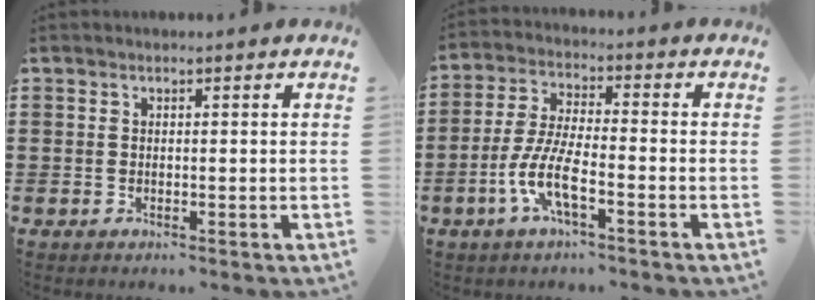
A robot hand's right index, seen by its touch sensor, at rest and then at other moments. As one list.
[{"total": 7.3, "force": [-3.6, 1.6, 6.2], "torque": [-0.151, -0.015, -0.074]}]